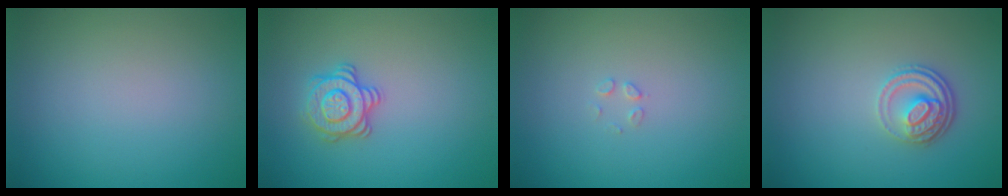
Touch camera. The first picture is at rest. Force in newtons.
{"total": 2.8, "press": 2.7, "slide": 0.7}
{"total": 0.8, "press": 0.8, "slide": 0.0}
{"total": 2.8, "press": 2.3, "slide": 1.7}